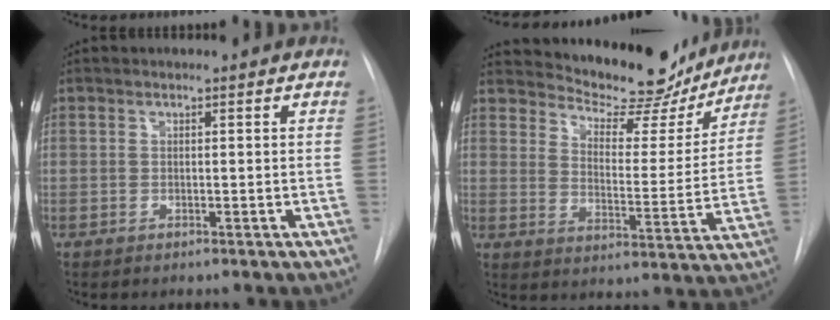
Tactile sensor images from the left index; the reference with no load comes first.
{"total": 15.8, "force": [14.8, 4.2, 3.5], "torque": [-0.039, -0.027, 0.193]}